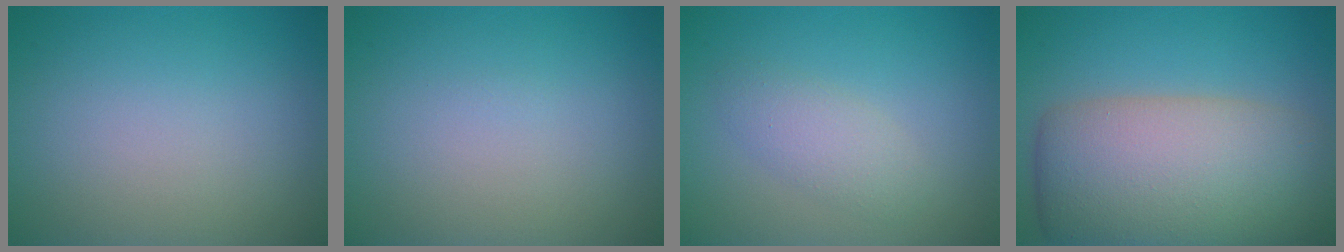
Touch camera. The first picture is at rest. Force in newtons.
{"total": 0.0}
{"total": 2.3, "press": 2.3, "slide": 0.1}
{"total": 11.0, "press": 11.0, "slide": 0.5}